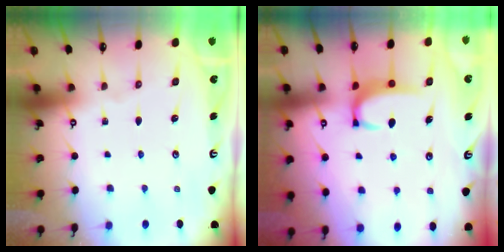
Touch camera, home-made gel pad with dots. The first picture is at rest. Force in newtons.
{"total": 3.3, "press": 3.3, "slide": 0.4}